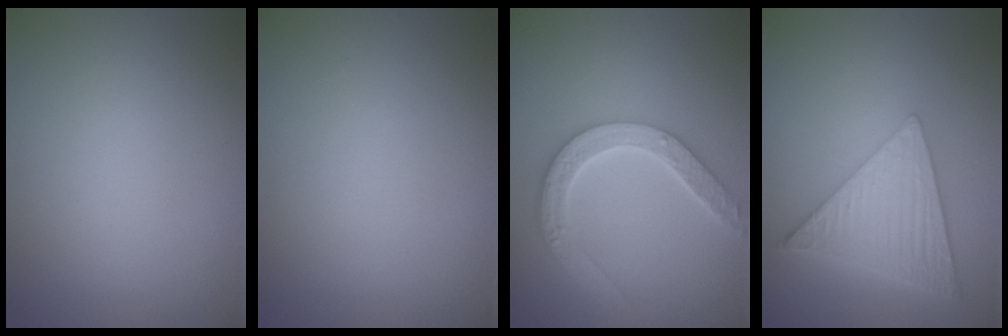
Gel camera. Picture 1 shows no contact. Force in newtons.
{"total": 0.0}
{"total": 5.0, "press": 4.1, "slide": 3.0}
{"total": 6.8, "press": 4.7, "slide": 4.8}